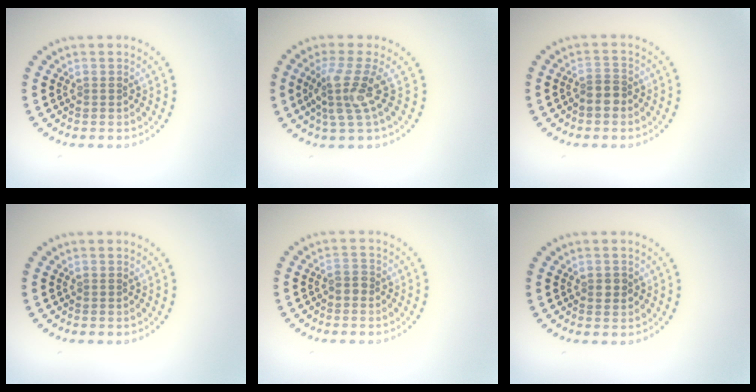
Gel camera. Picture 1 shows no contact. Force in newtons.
{"total": 3.5, "press": 2.6, "slide": 2.3}
{"total": 2.1, "press": 1.7, "slide": 1.1}
{"total": 0.0}
{"total": 1.3, "press": 1.2, "slide": 0.5}
{"total": 1.4, "press": 1.4, "slide": 0.1}